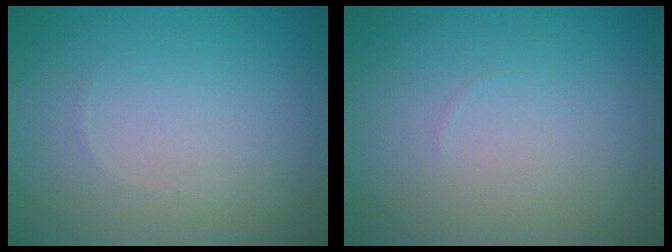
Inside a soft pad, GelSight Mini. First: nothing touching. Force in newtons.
{"total": 0.0}